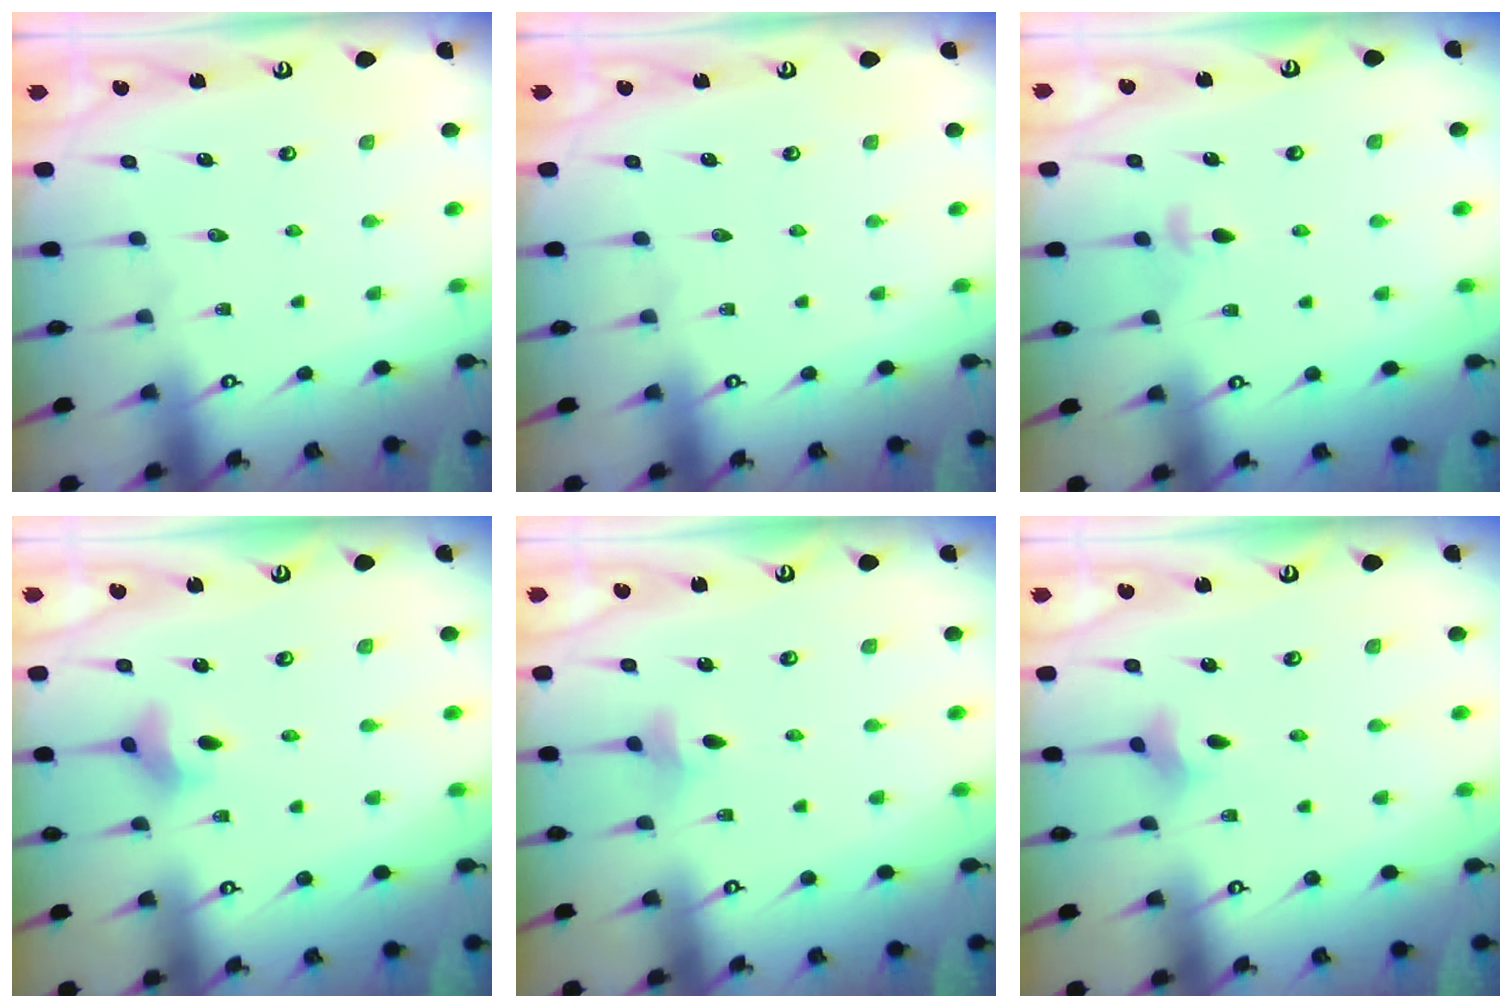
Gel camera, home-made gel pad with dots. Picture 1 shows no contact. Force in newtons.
{"total": 0.0}
{"total": 3.1, "press": 3.1, "slide": 0.7}
{"total": 3.4, "press": 3.4, "slide": 0.6}
{"total": 2.9, "press": 2.8, "slide": 0.6}
{"total": 2.4, "press": 2.3, "slide": 0.5}